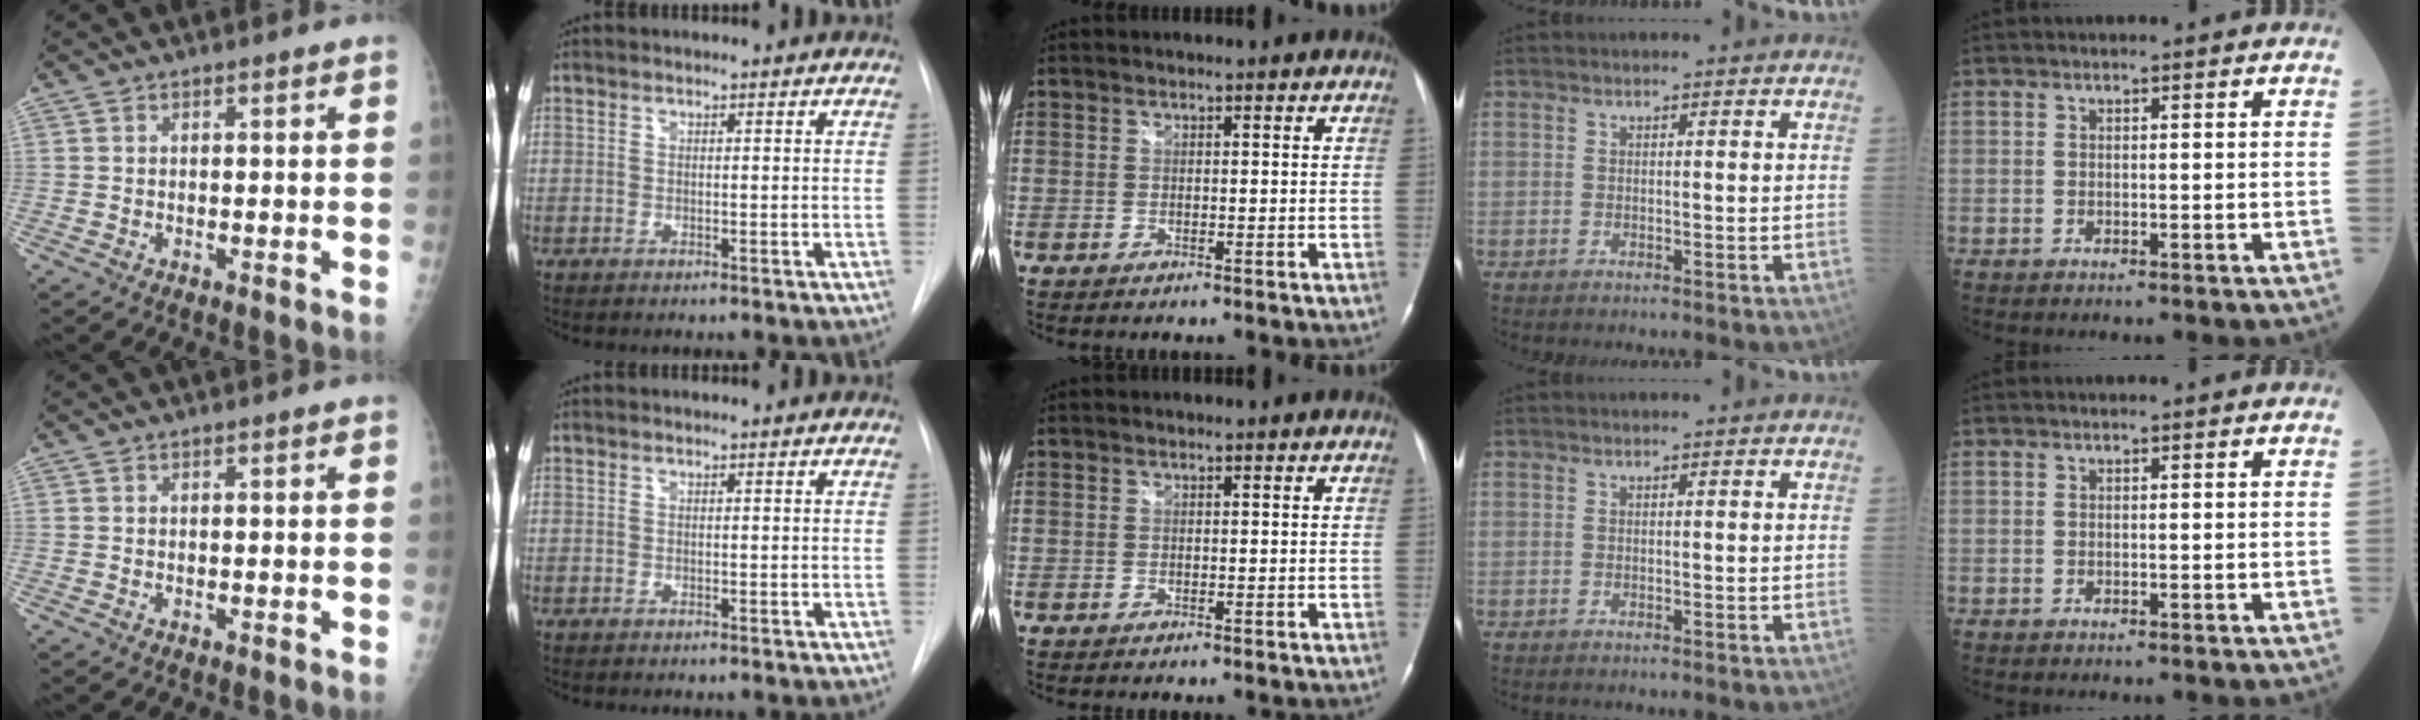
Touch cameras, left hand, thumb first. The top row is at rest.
{}